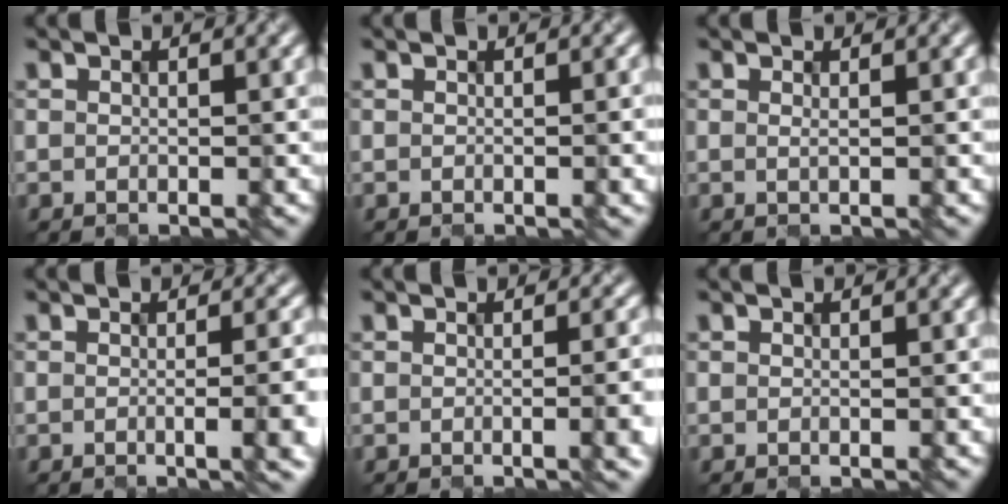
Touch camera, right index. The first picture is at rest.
{"total": 1.3, "force": [-0.1, 0.4, 1.2], "torque": [-0.012, 0.002, -0.002]}
{"total": 0.7, "force": [0.4, 0.3, 0.5], "torque": [-0.003, -0.001, -0.003]}
{"total": 6.6, "force": [-0.9, 2.8, 5.9], "torque": [-0.036, 0.007, -0.008]}
{"total": 5.3, "force": [-0.7, 2.3, 4.7], "torque": [-0.024, 0.007, -0.004]}
{"total": 0.0}